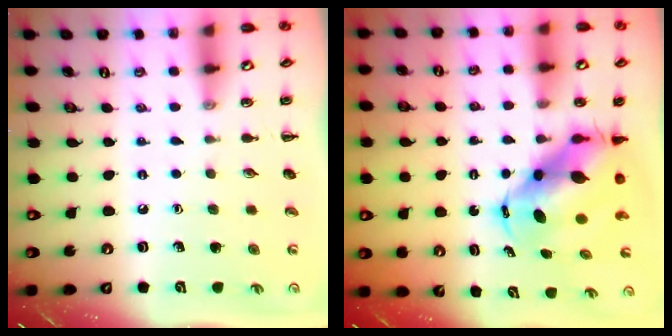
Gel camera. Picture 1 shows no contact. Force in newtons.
{"total": 8.9, "press": 8.6, "slide": 2.1}